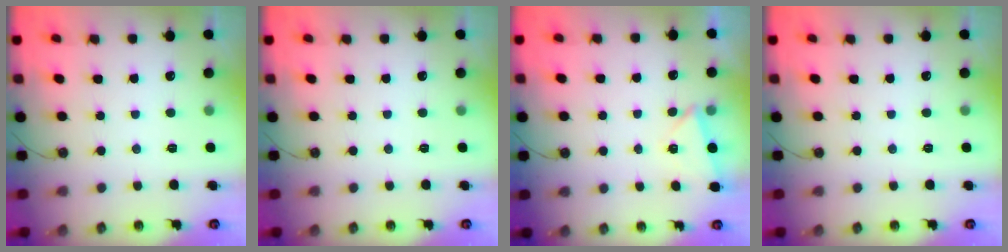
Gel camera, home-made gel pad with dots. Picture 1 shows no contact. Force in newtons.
{"total": 0.0}
{"total": 2.7, "press": 2.5, "slide": 1.1}
{"total": 0.0}